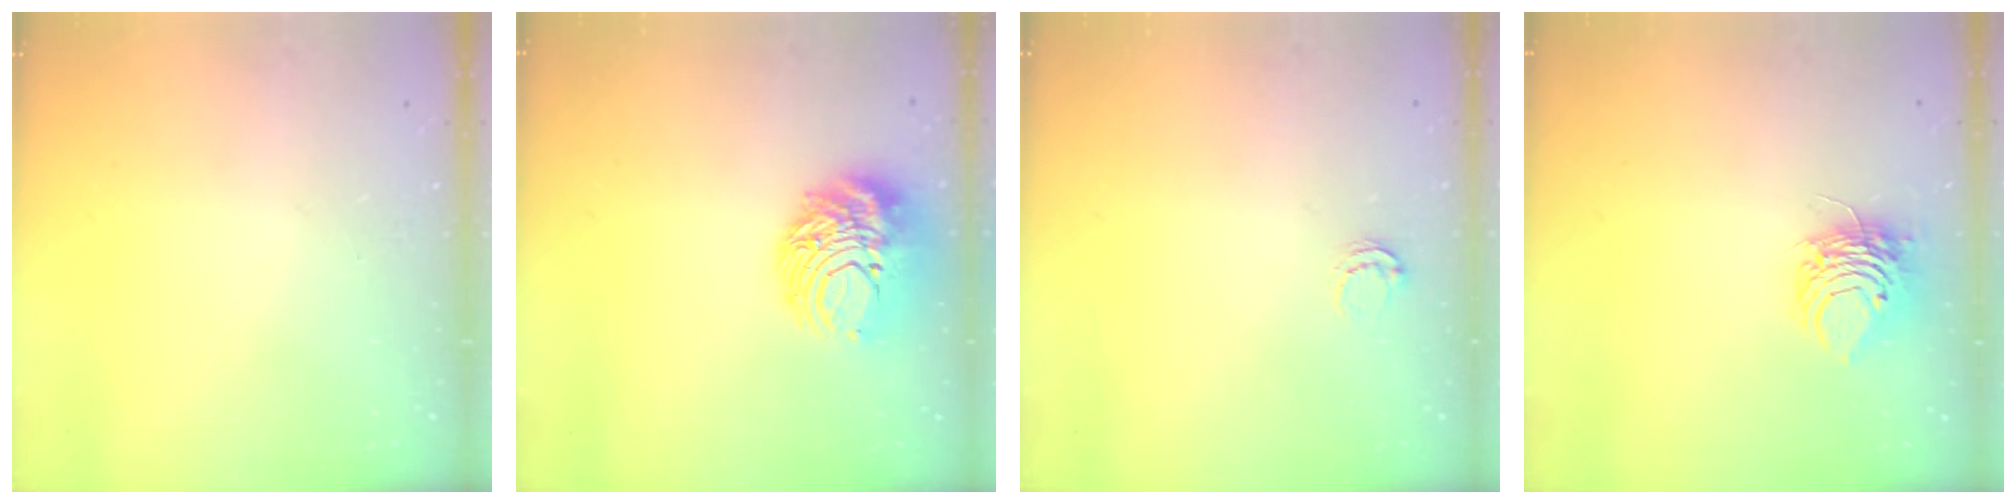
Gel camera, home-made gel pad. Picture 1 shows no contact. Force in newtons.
{"total": 15.5, "press": 15.5, "slide": 1.1}
{"total": 3.9, "press": 3.9, "slide": 0.2}
{"total": 8.9, "press": 8.9, "slide": 0.9}